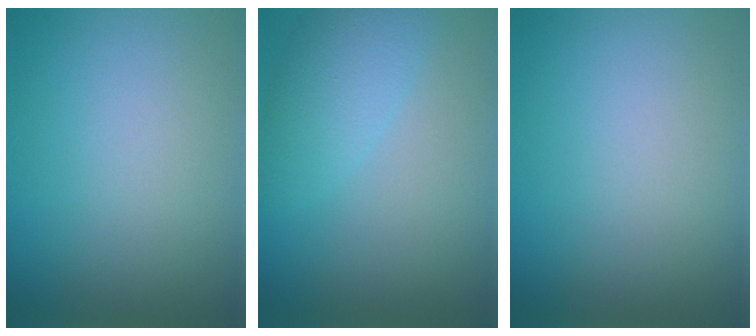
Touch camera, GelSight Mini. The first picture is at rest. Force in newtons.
{"total": 3.4, "press": 3.4, "slide": 0.2}
{"total": 0.0}